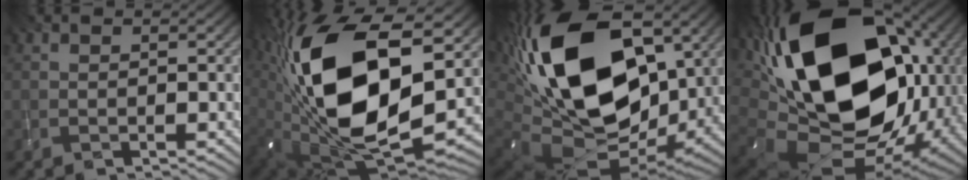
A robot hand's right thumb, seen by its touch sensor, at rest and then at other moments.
{"total": 19.0, "force": [3.2, 10.2, 15.7], "torque": [-0.336, -0.022, 0.065]}
{"total": 21.3, "force": [4.3, 13.0, 16.4], "torque": [-0.360, 0.007, 0.076]}
{"total": 22.6, "force": [2.9, 14.4, 17.2], "torque": [-0.366, -0.033, 0.078]}